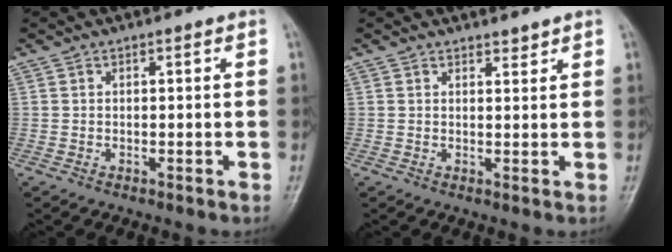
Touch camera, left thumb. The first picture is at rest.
{"total": 1.4, "force": [1.3, 0.3, 0.2], "torque": [0.004, -0.013, 0.021]}